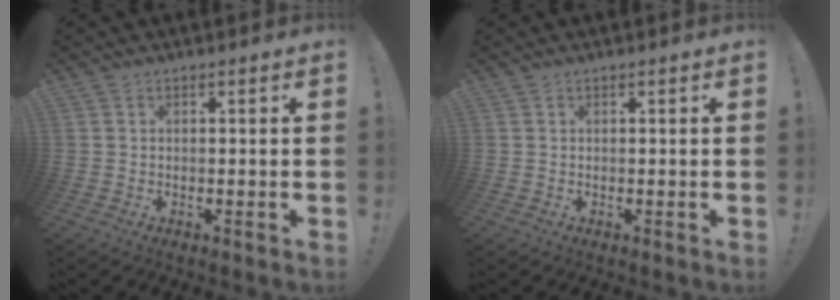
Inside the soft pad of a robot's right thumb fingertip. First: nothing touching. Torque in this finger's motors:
{"motor_torque": [0.00, 0.00, 0.00, 0.00, 0.00]}